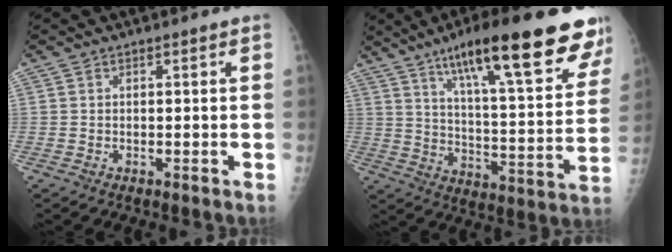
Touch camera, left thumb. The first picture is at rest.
{"total": 26.3, "force": [16.5, 5.6, 19.6], "torque": [-0.264, -0.045, 0.249]}